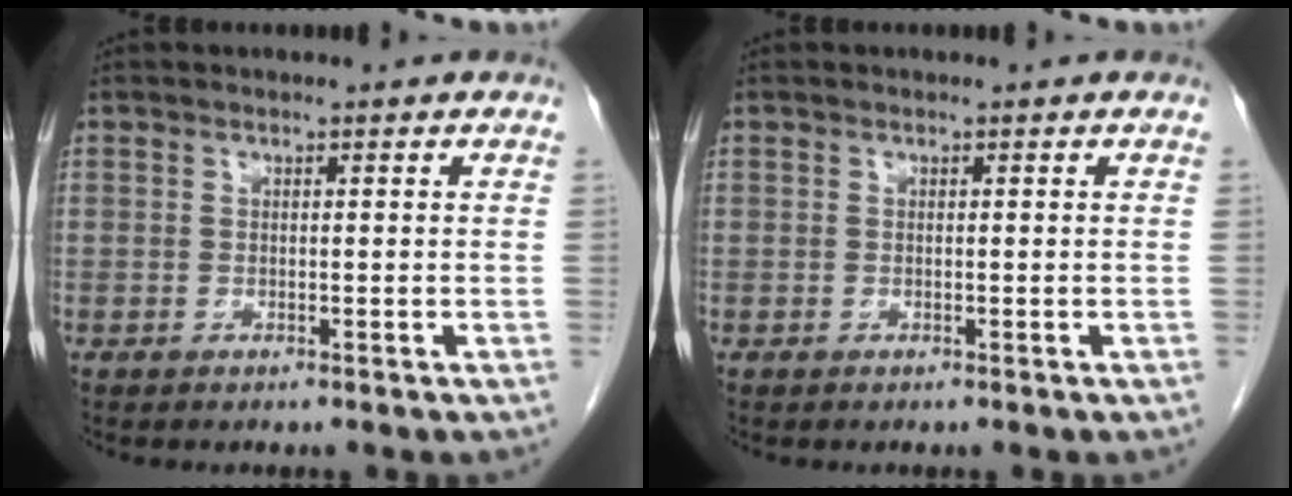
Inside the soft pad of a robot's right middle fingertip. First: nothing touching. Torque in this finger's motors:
{"motor_torque": [-0.01, 0.00, 0.00, 0.01]}